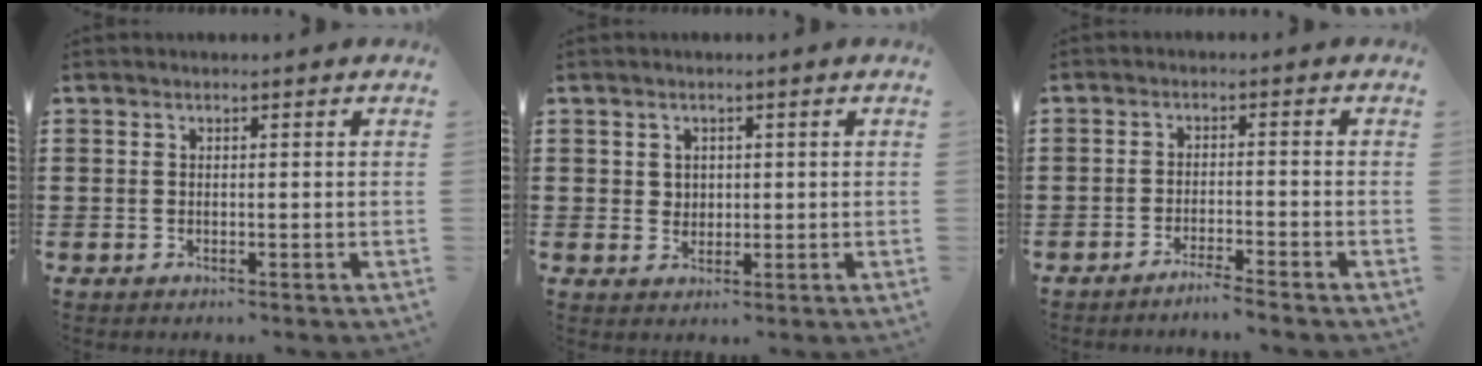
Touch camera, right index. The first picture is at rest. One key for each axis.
{"total": 1.9, "fx": 0.7, "fy": 1.7, "fz": 0.3, "tx": -0.012, "ty": 0.010, "tz": 0.013}
{"total": 2.5, "fx": -2.3, "fy": -0.5, "fz": 0.6, "tx": -0.011, "ty": 0.002, "tz": -0.047}